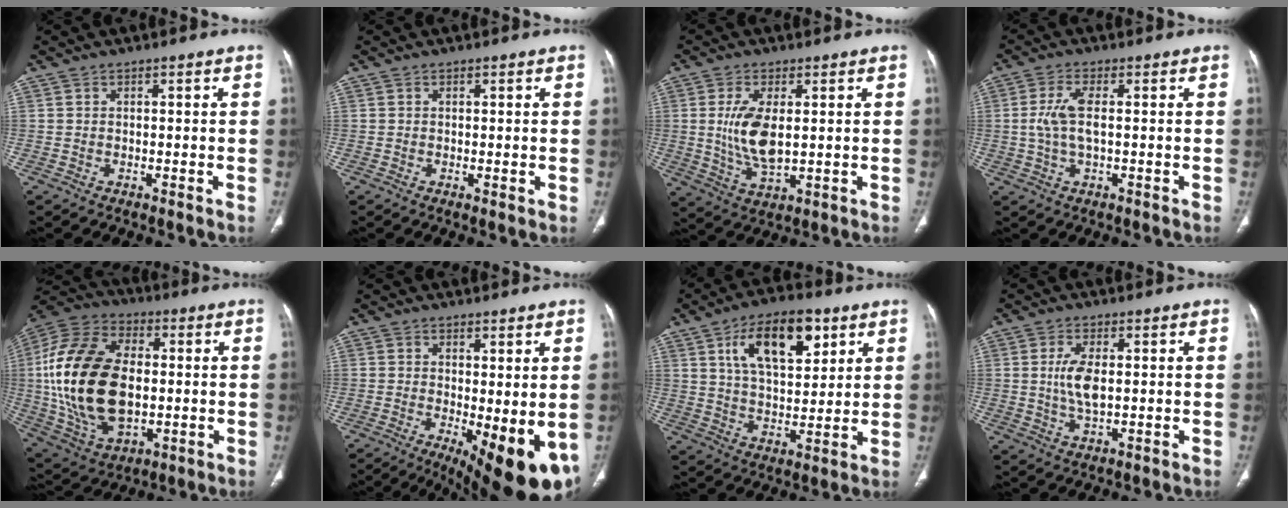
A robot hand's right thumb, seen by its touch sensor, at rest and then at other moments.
{"total": 0.7, "force": [0.0, 0.2, 0.6], "torque": [-0.015, -0.005, 0.001]}
{"total": 9.1, "force": [0.9, 4.1, 8.1], "torque": [-0.165, -0.016, 0.027]}
{"total": 5.5, "force": [0.2, 2.0, 5.1], "torque": [-0.132, 0.007, 0.002]}
{"total": 25.9, "force": [0.3, 15.6, 20.7], "torque": [-0.414, -0.002, 0.014]}
{"total": 13.8, "force": [-3.2, 4.8, 12.5], "torque": [-0.157, -0.025, -0.029]}
{"total": 15.3, "force": [6.8, 7.6, 11.4], "torque": [-0.156, -0.018, 0.117]}
{"total": 5.7, "force": [0.5, 2.4, 5.1], "torque": [-0.110, -0.006, 0.011]}